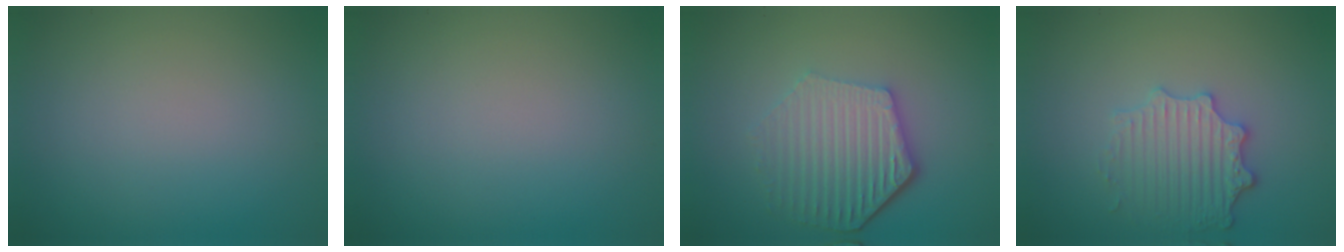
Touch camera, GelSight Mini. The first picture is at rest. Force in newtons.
{"total": 0.0}
{"total": 6.0, "press": 4.5, "slide": 3.9}
{"total": 3.6, "press": 3.3, "slide": 1.5}